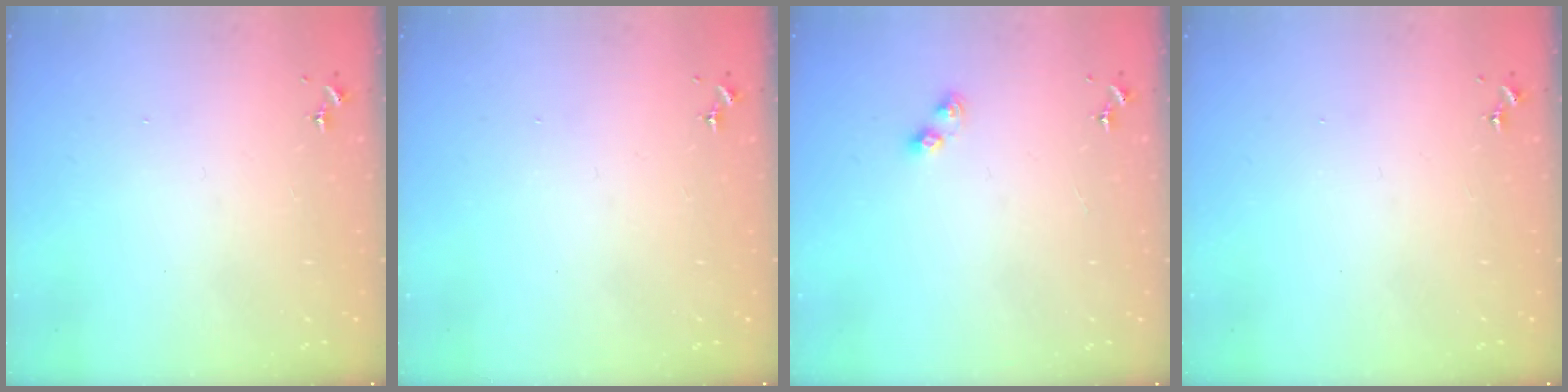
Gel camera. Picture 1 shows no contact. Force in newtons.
{"total": 0.0}
{"total": 4.0, "press": 4.0, "slide": 0.4}
{"total": 0.0}